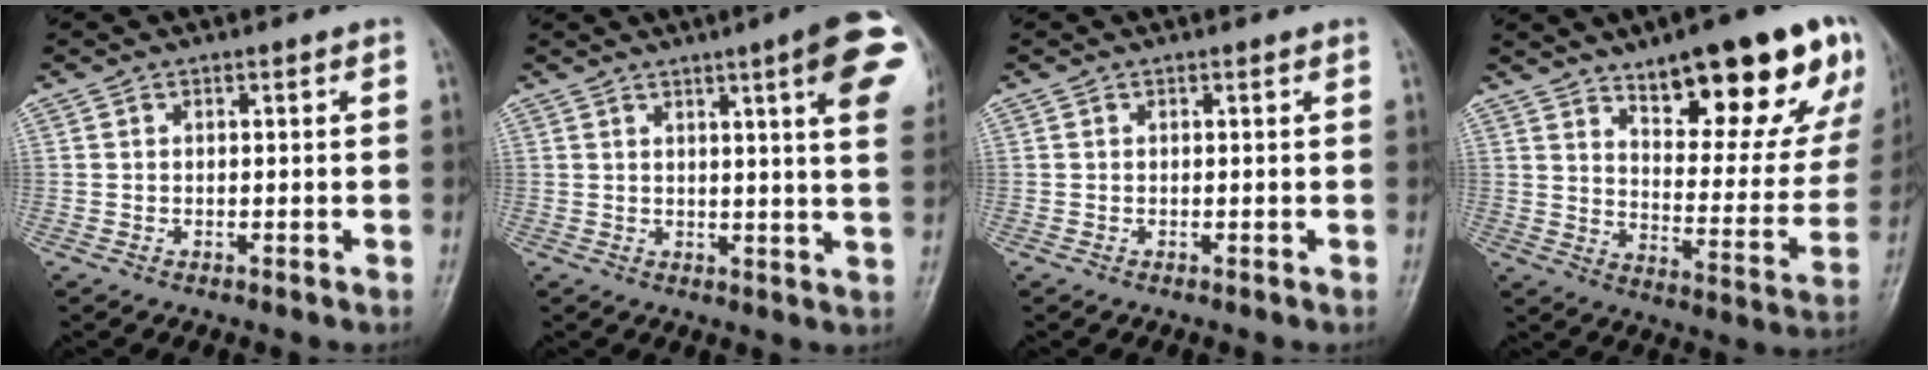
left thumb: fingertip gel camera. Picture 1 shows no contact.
{"total": 12.8, "force": [5.3, 1.3, 11.6], "torque": [-0.134, -0.016, 0.057]}
{"total": 0.0}
{"total": 25.1, "force": [14.8, 8.5, 18.4], "torque": [-0.198, -0.054, 0.213]}